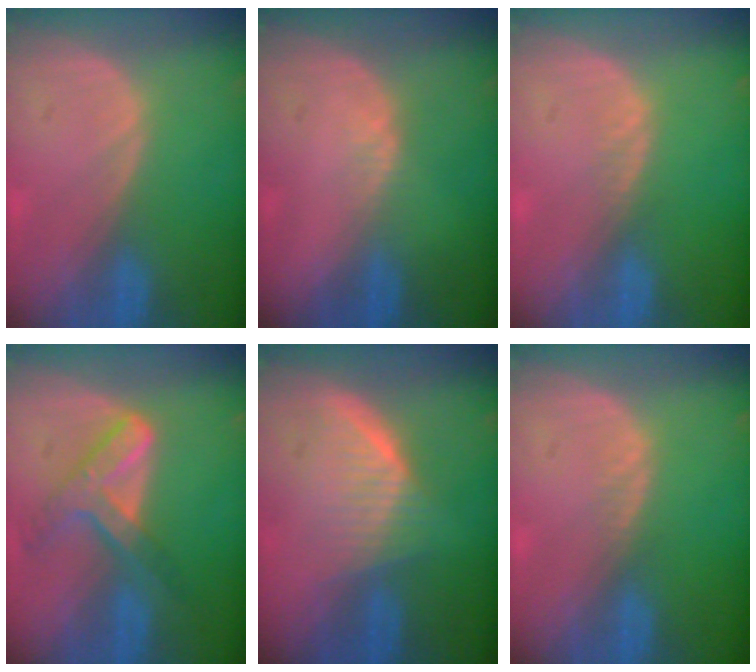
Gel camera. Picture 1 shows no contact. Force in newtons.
{"total": 1.2, "press": 0.9, "slide": 0.8}
{"total": 0.9, "press": 0.9, "slide": 0.2}
{"total": 7.4, "press": 6.3, "slide": 3.9}
{"total": 5.7, "press": 5.6, "slide": 0.8}
{"total": 0.9, "press": 0.9, "slide": 0.2}